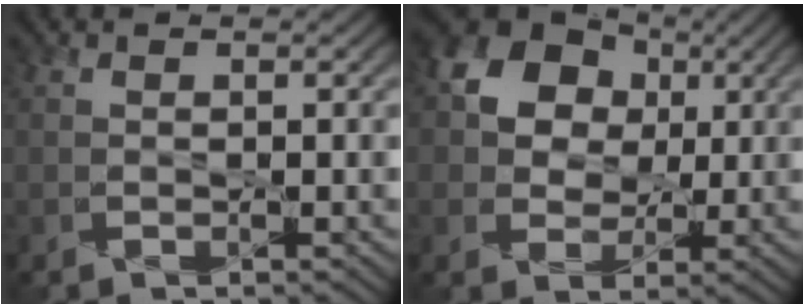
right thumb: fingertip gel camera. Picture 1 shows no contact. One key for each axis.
{"total": 11.1, "fx": 3.9, "fy": 9.0, "fz": 5.2, "tx": -0.113, "ty": 0.050, "tz": 0.052}